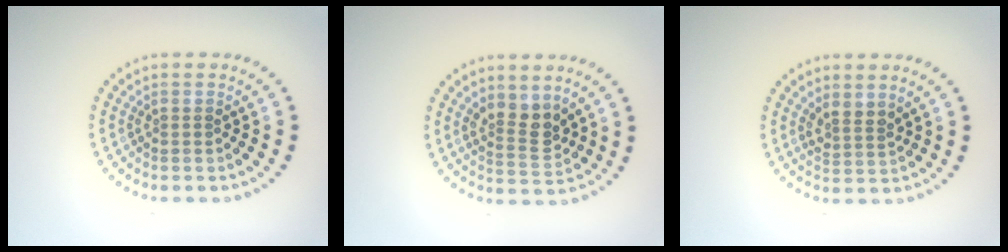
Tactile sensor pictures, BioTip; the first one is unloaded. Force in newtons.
{"total": 2.9, "press": 2.6, "slide": 1.3}
{"total": 1.8, "press": 1.3, "slide": 1.2}